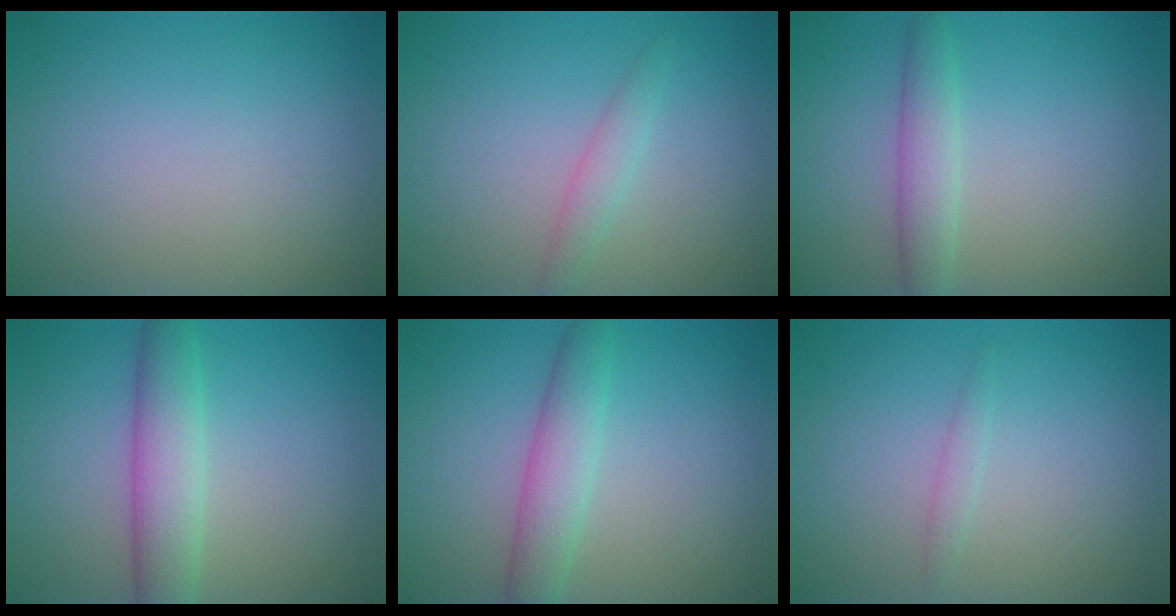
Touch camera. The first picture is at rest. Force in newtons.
{"total": 1.6, "press": 1.6, "slide": 0.0}
{"total": 2.5, "press": 2.5, "slide": 0.0}
{"total": 4.3, "press": 4.3, "slide": 0.3}
{"total": 3.4, "press": 3.4, "slide": 0.0}
{"total": 0.8, "press": 0.8, "slide": 0.1}